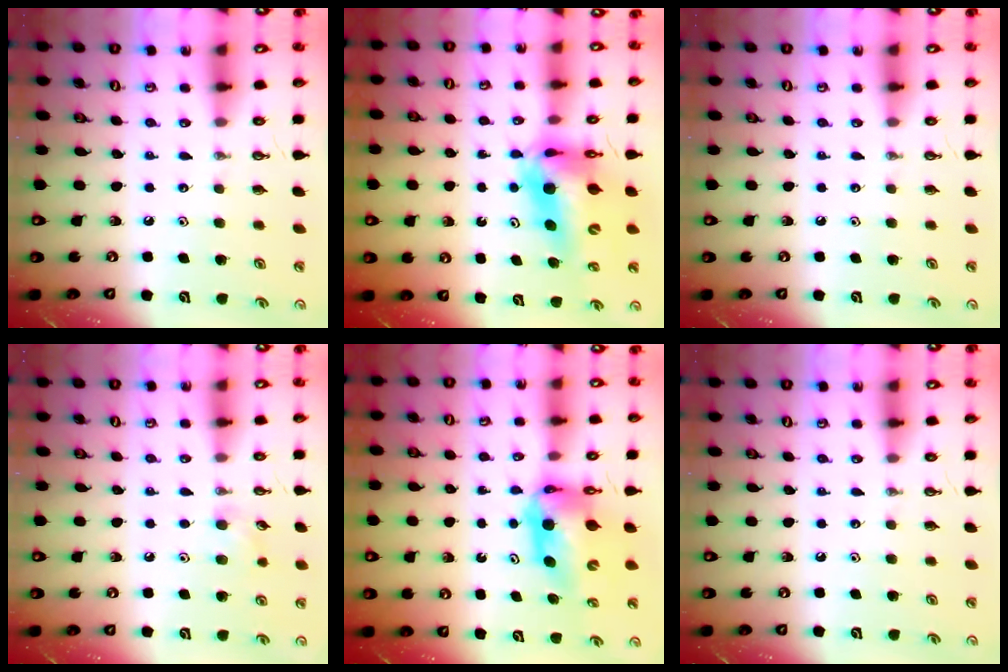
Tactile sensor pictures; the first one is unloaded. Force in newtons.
{"total": 13.7, "press": 13.6, "slide": 1.3}
{"total": 0.0}
{"total": 6.8, "press": 6.6, "slide": 1.5}
{"total": 7.5, "press": 7.5, "slide": 0.8}
{"total": 0.0}